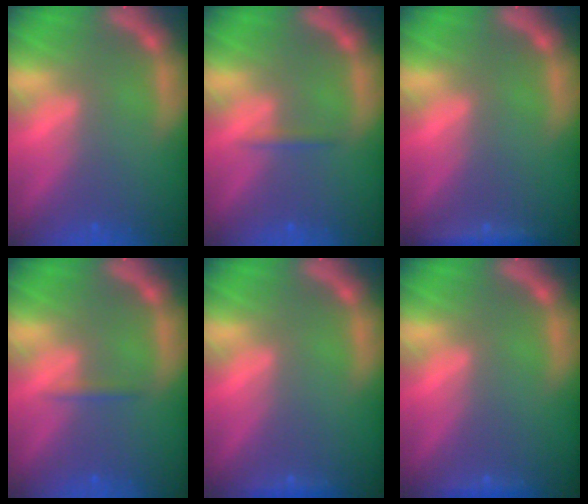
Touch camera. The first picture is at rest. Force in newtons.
{"total": 0.9}
{"total": 1.9}
{"total": 0.9}
{"total": 0.9}
{"total": 0.9}